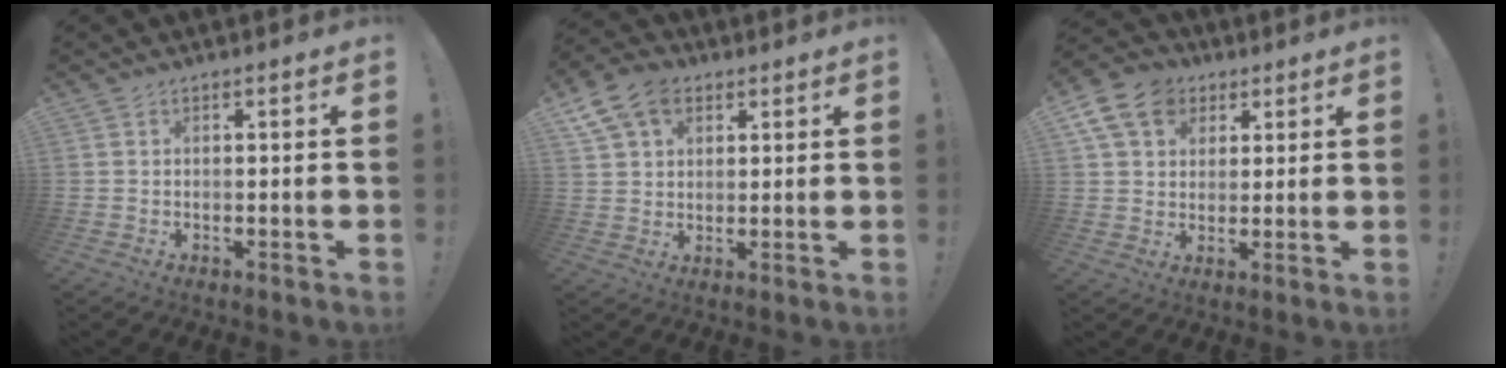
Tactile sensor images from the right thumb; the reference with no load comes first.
{"total": 11.4, "force": [5.6, 8.0, 5.9], "torque": [-0.102, -0.014, 0.113]}
{"total": 13.1, "force": [5.4, 10.2, 6.0], "torque": [-0.098, -0.013, 0.111]}